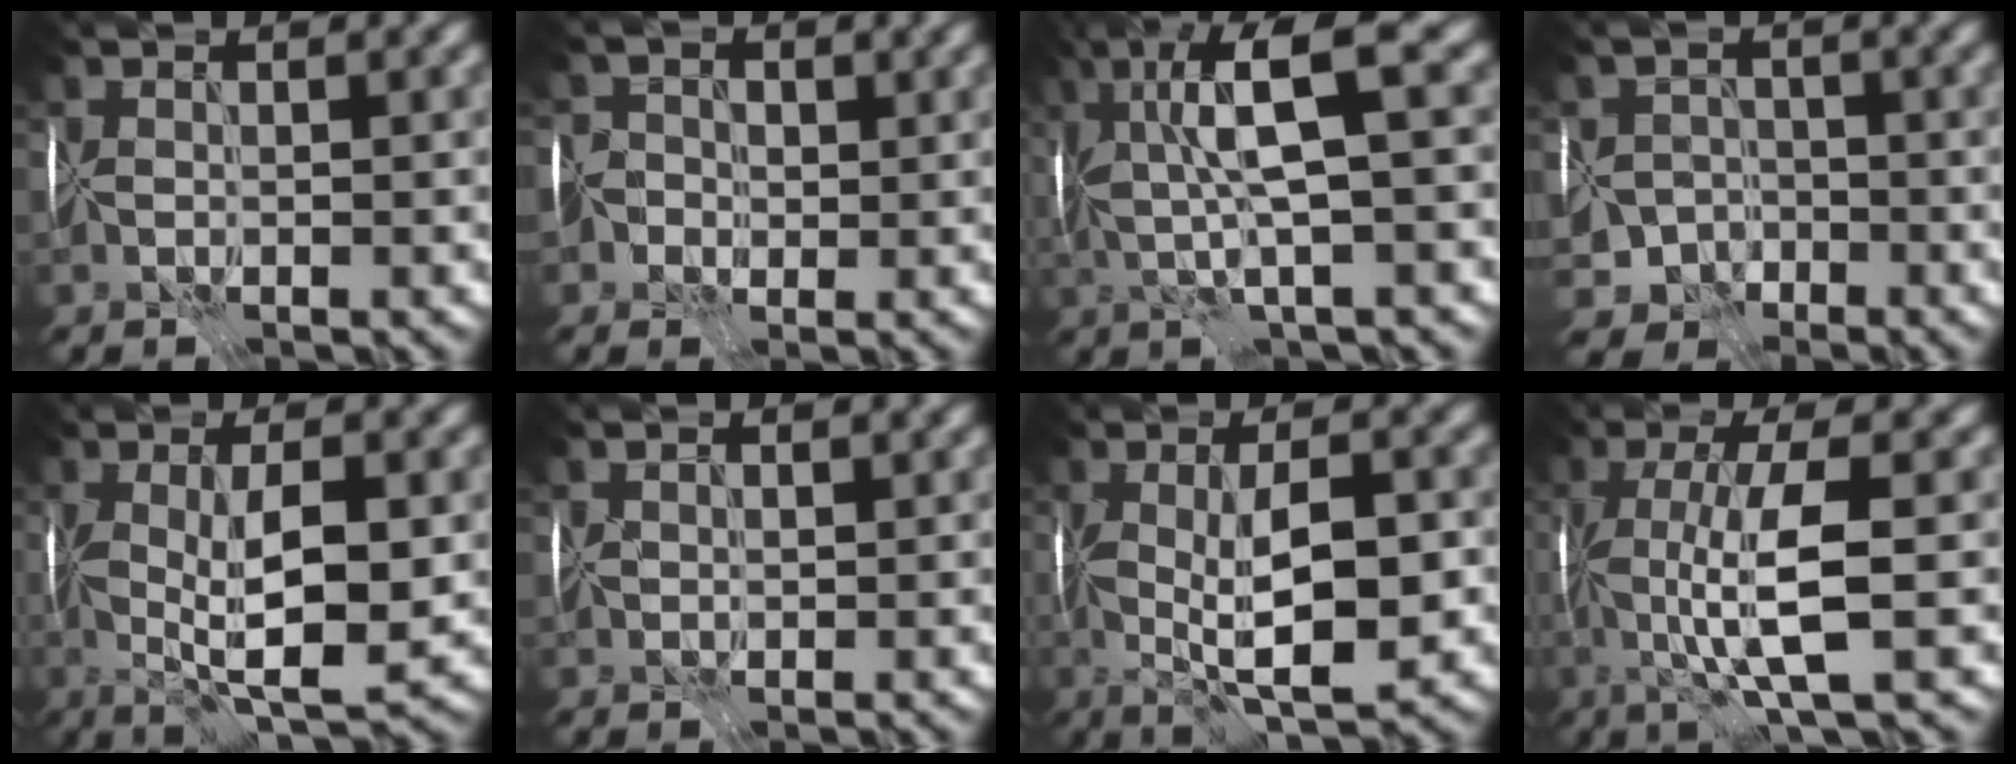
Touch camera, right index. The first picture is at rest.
{"total": 4.0, "force": [-0.4, 3.7, 1.3], "torque": [-0.002, 0.025, -0.036]}
{"total": 7.6, "force": [1.9, 1.5, 7.2], "torque": [-0.143, 0.011, 0.034]}
{"total": 5.9, "force": [-3.6, 4.5, 1.3], "torque": [0.002, -0.009, -0.059]}
{"total": 8.1, "force": [-0.4, 2.4, 7.7], "torque": [-0.133, -0.003, -0.005]}
{"total": 1.4, "force": [0.9, 0.8, 0.7], "torque": [-0.014, 0.003, 0.019]}
{"total": 8.5, "force": [-0.7, 2.8, 8.0], "torque": [-0.135, -0.003, -0.010]}
{"total": 6.6, "force": [-0.5, 1.4, 6.5], "torque": [-0.124, -0.002, -0.010]}